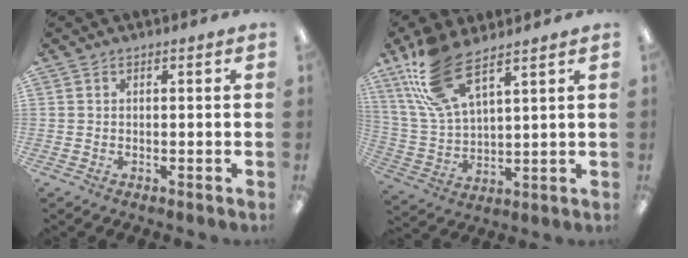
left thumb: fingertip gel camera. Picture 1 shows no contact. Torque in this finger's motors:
{"motor_torque": [0.15, 0.13, 1.37, -1.40, 0.15]}